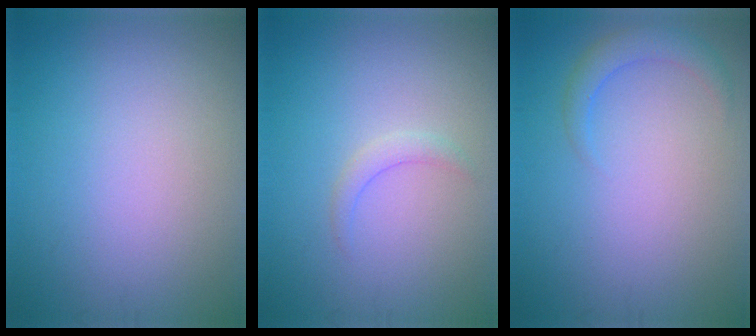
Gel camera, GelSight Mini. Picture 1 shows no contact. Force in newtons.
{"total": 1.2, "press": 1.2, "slide": 0.1}
{"total": 1.9, "press": 1.9, "slide": 0.1}